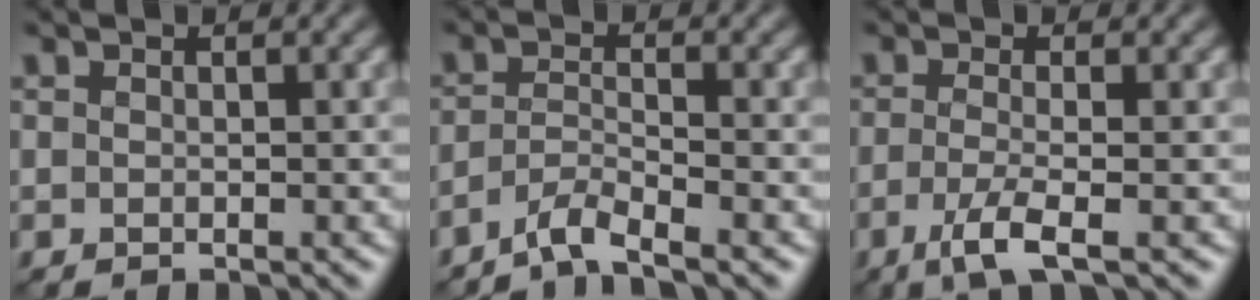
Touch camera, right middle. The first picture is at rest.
{"total": 2.7, "force": [-2.2, 0.3, 1.5], "torque": [-0.026, 0.006, -0.054]}
{"total": 3.1, "force": [-1.4, 0.7, 2.7], "torque": [-0.054, -0.004, -0.035]}